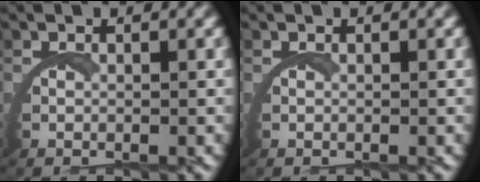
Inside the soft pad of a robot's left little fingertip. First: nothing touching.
{"total": 0.0}